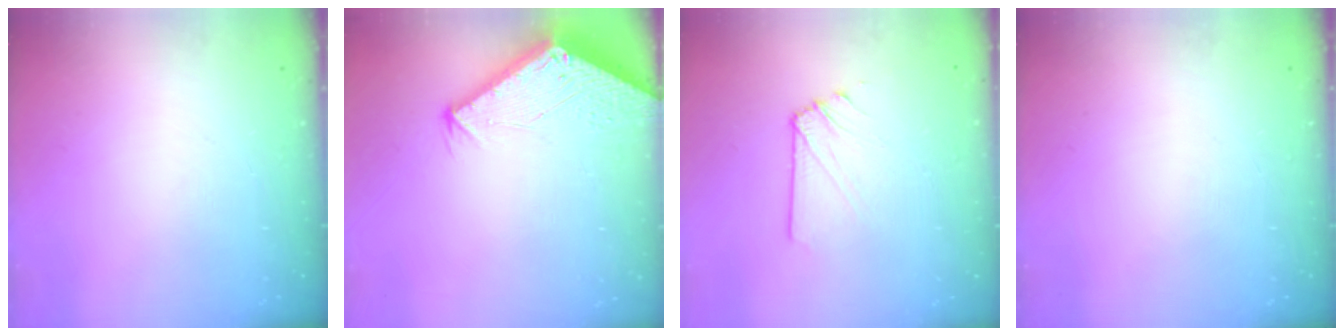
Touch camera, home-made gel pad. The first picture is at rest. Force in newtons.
{"total": 2.7, "press": 2.7, "slide": 0.1}
{"total": 2.9, "press": 2.8, "slide": 0.5}
{"total": 0.0}